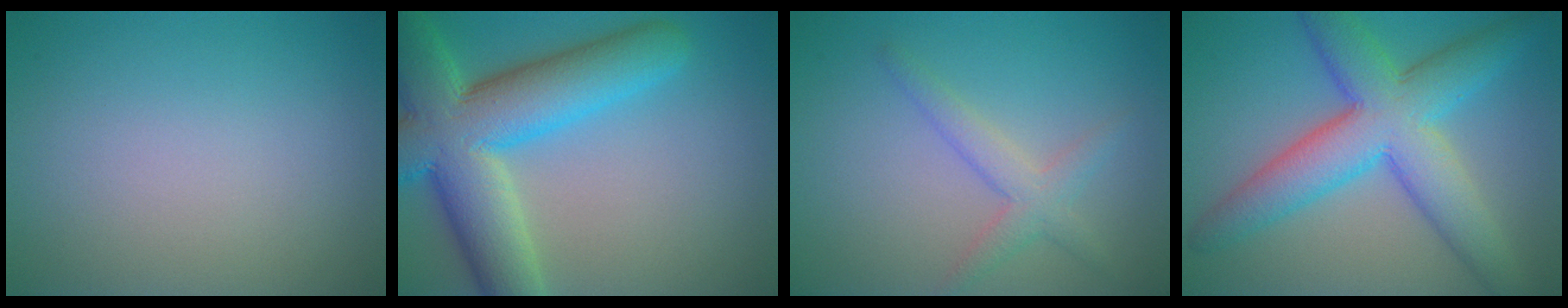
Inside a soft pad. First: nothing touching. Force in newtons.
{"total": 11.7, "press": 11.6, "slide": 0.5}
{"total": 2.6, "press": 2.6, "slide": 0.1}
{"total": 7.3, "press": 7.3, "slide": 0.4}